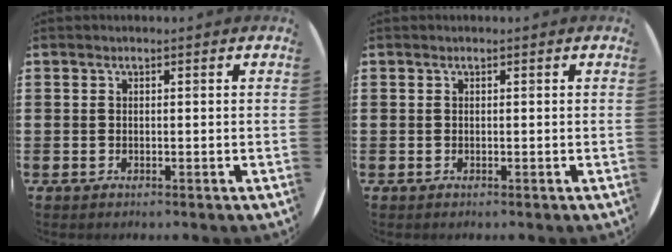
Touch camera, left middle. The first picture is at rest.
{"total": 0.0}